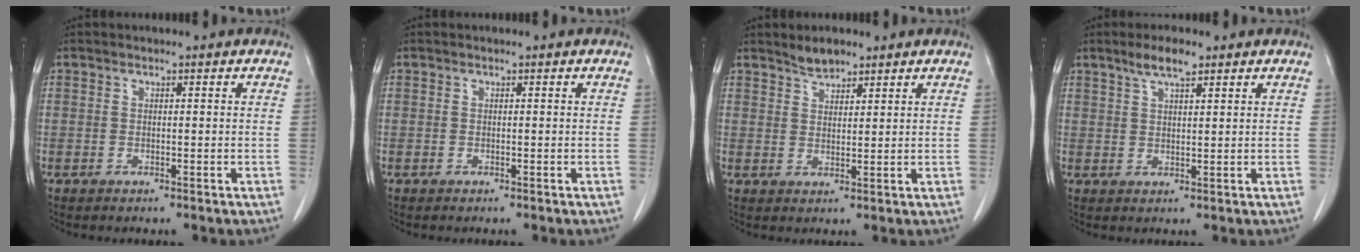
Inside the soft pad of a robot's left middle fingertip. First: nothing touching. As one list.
[{"total": 0.0}, {"total": 3.0, "force": [2.7, 1.0, 0.9], "torque": [-0.020, 0.003, 0.048]}, {"total": 4.3, "force": [3.0, 0.9, 2.9], "torque": [-0.059, 0.005, 0.056]}]